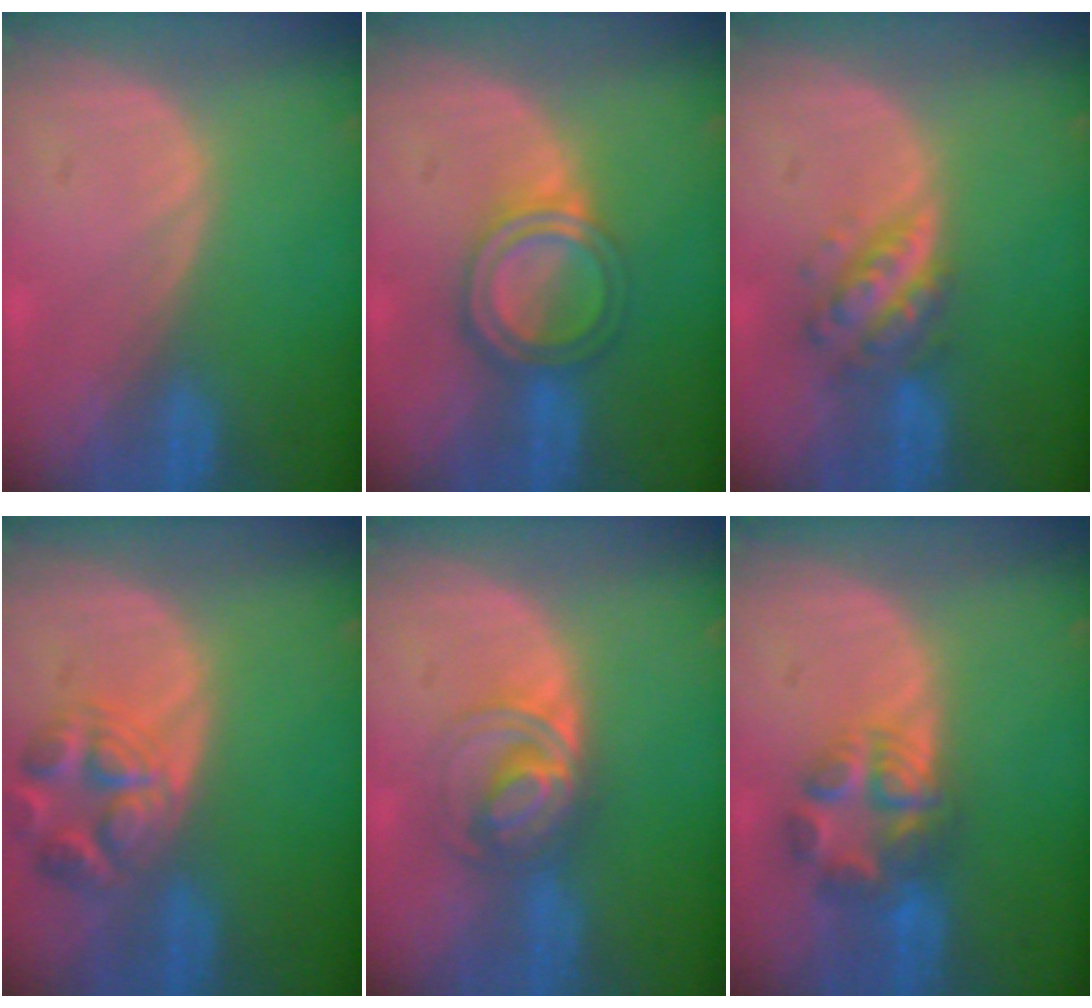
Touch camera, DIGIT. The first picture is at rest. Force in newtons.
{"total": 6.0, "press": 5.4, "slide": 2.7}
{"total": 5.7, "press": 5.2, "slide": 2.3}
{"total": 7.1, "press": 6.4, "slide": 3.2}
{"total": 6.4, "press": 5.8, "slide": 2.8}
{"total": 6.1, "press": 6.0, "slide": 1.2}